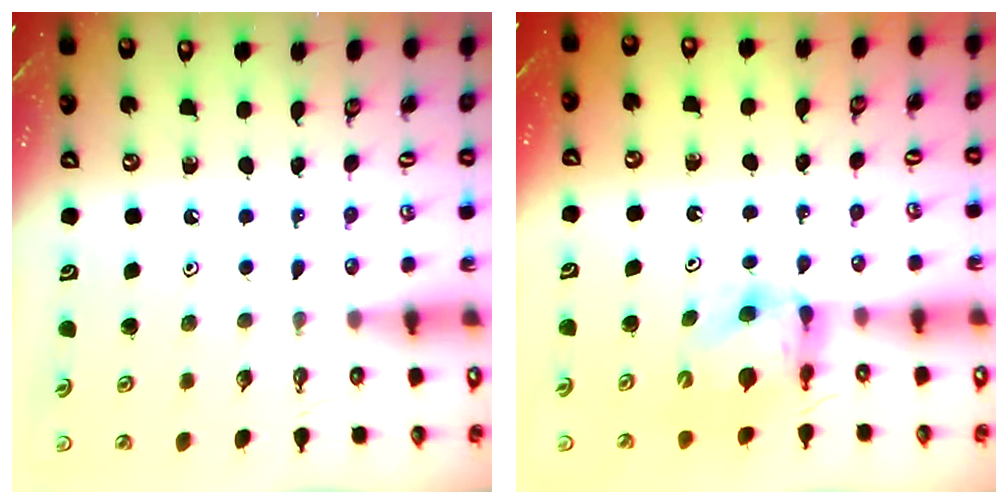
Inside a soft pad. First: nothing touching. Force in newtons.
{"total": 6.4, "press": 6.4, "slide": 0.6}